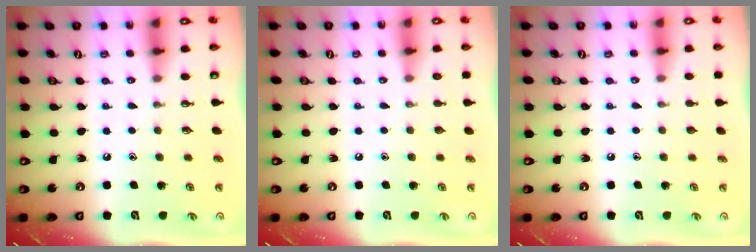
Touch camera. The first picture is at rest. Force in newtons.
{"total": 0.0}
{"total": 0.0}